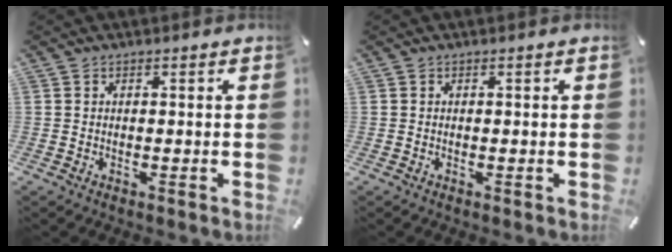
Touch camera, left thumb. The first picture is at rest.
{"total": 0.0}